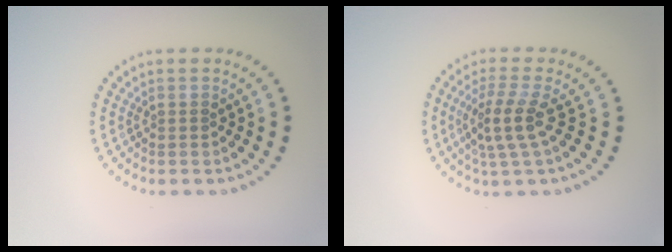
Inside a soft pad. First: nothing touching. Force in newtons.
{"total": 3.4, "press": 2.8, "slide": 1.9}